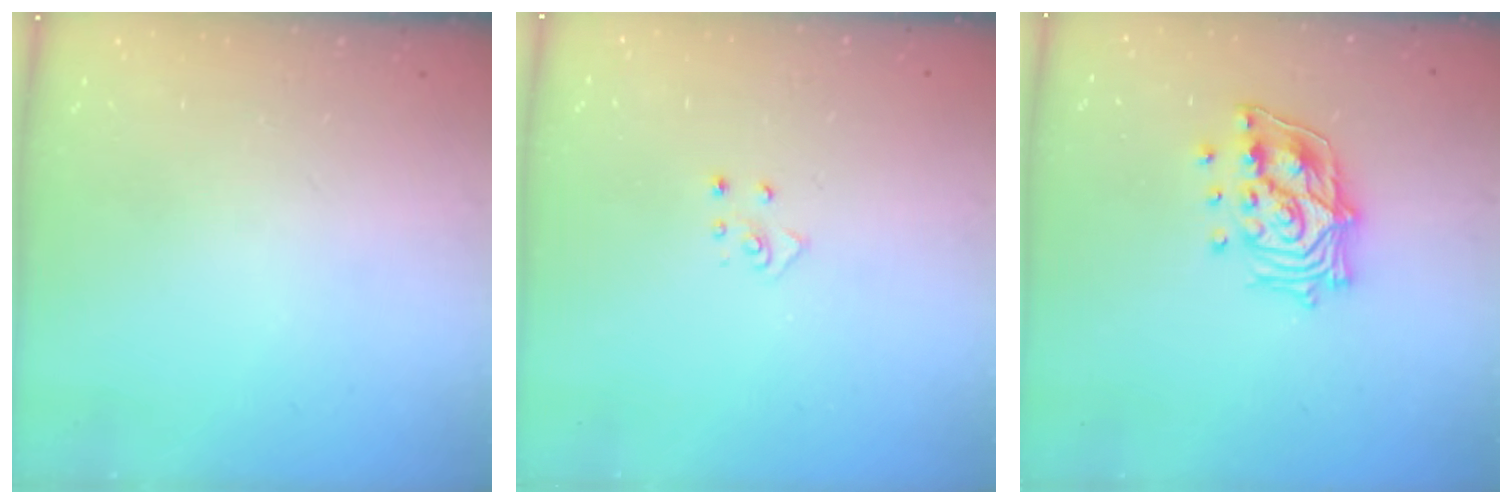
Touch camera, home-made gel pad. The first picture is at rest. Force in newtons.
{"total": 4.1, "press": 4.1, "slide": 0.4}
{"total": 14.0, "press": 13.9, "slide": 1.7}